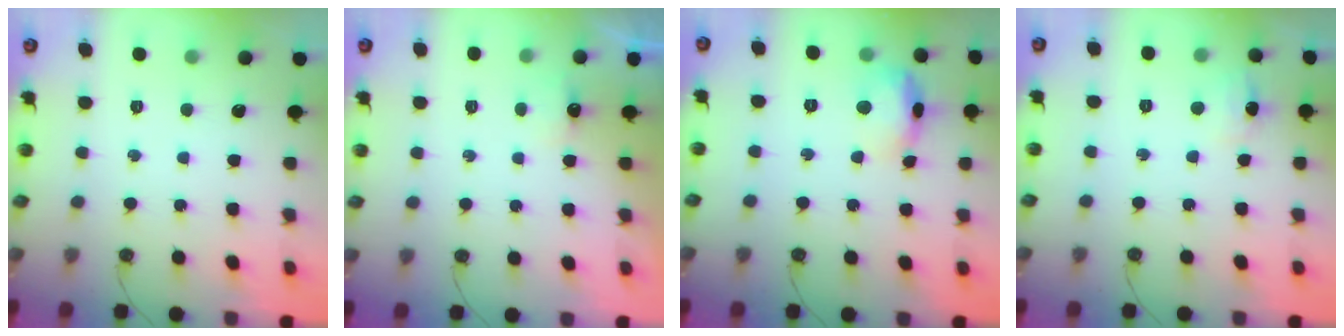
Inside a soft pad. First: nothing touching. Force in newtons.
{"total": 2.7, "press": 2.6, "slide": 0.4}
{"total": 16.5, "press": 11.0, "slide": 12.2}
{"total": 5.1, "press": 5.0, "slide": 0.7}